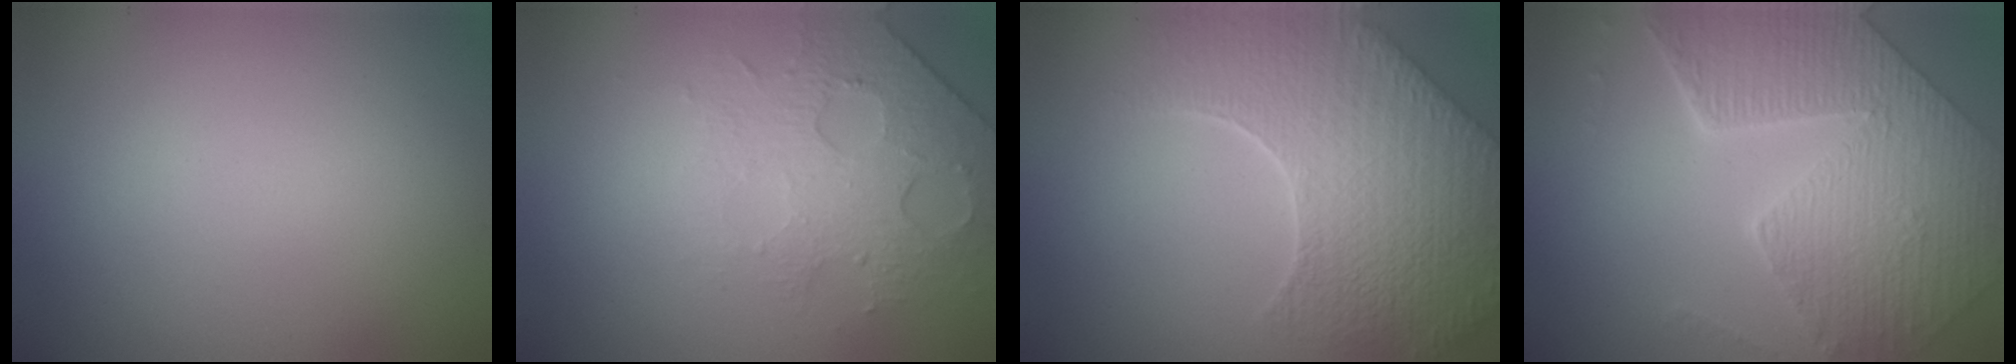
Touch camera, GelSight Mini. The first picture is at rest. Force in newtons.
{"total": 4.9, "press": 3.2, "slide": 3.6}
{"total": 9.0, "press": 6.4, "slide": 6.3}
{"total": 9.2, "press": 6.6, "slide": 6.4}